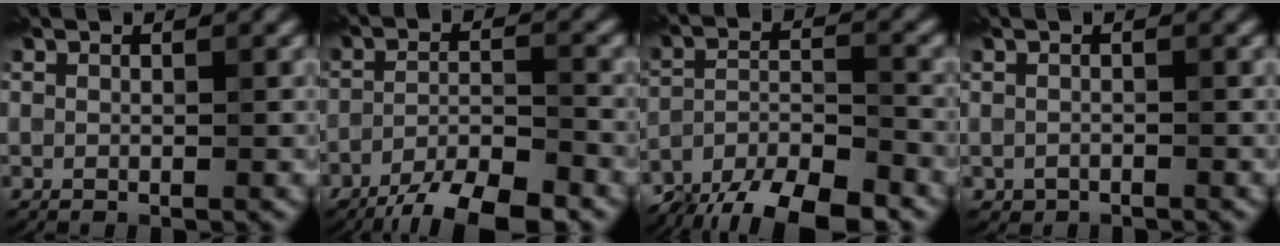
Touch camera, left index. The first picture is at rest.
{"total": 7.3, "force": [-5.5, 1.7, 4.5], "torque": [-0.073, -0.002, -0.098]}
{"total": 9.8, "force": [-8.0, 3.1, 4.8], "torque": [-0.076, -0.011, -0.138]}
{"total": 0.7, "force": [-0.6, 0.5, 0.1], "torque": [0.000, -0.005, -0.009]}